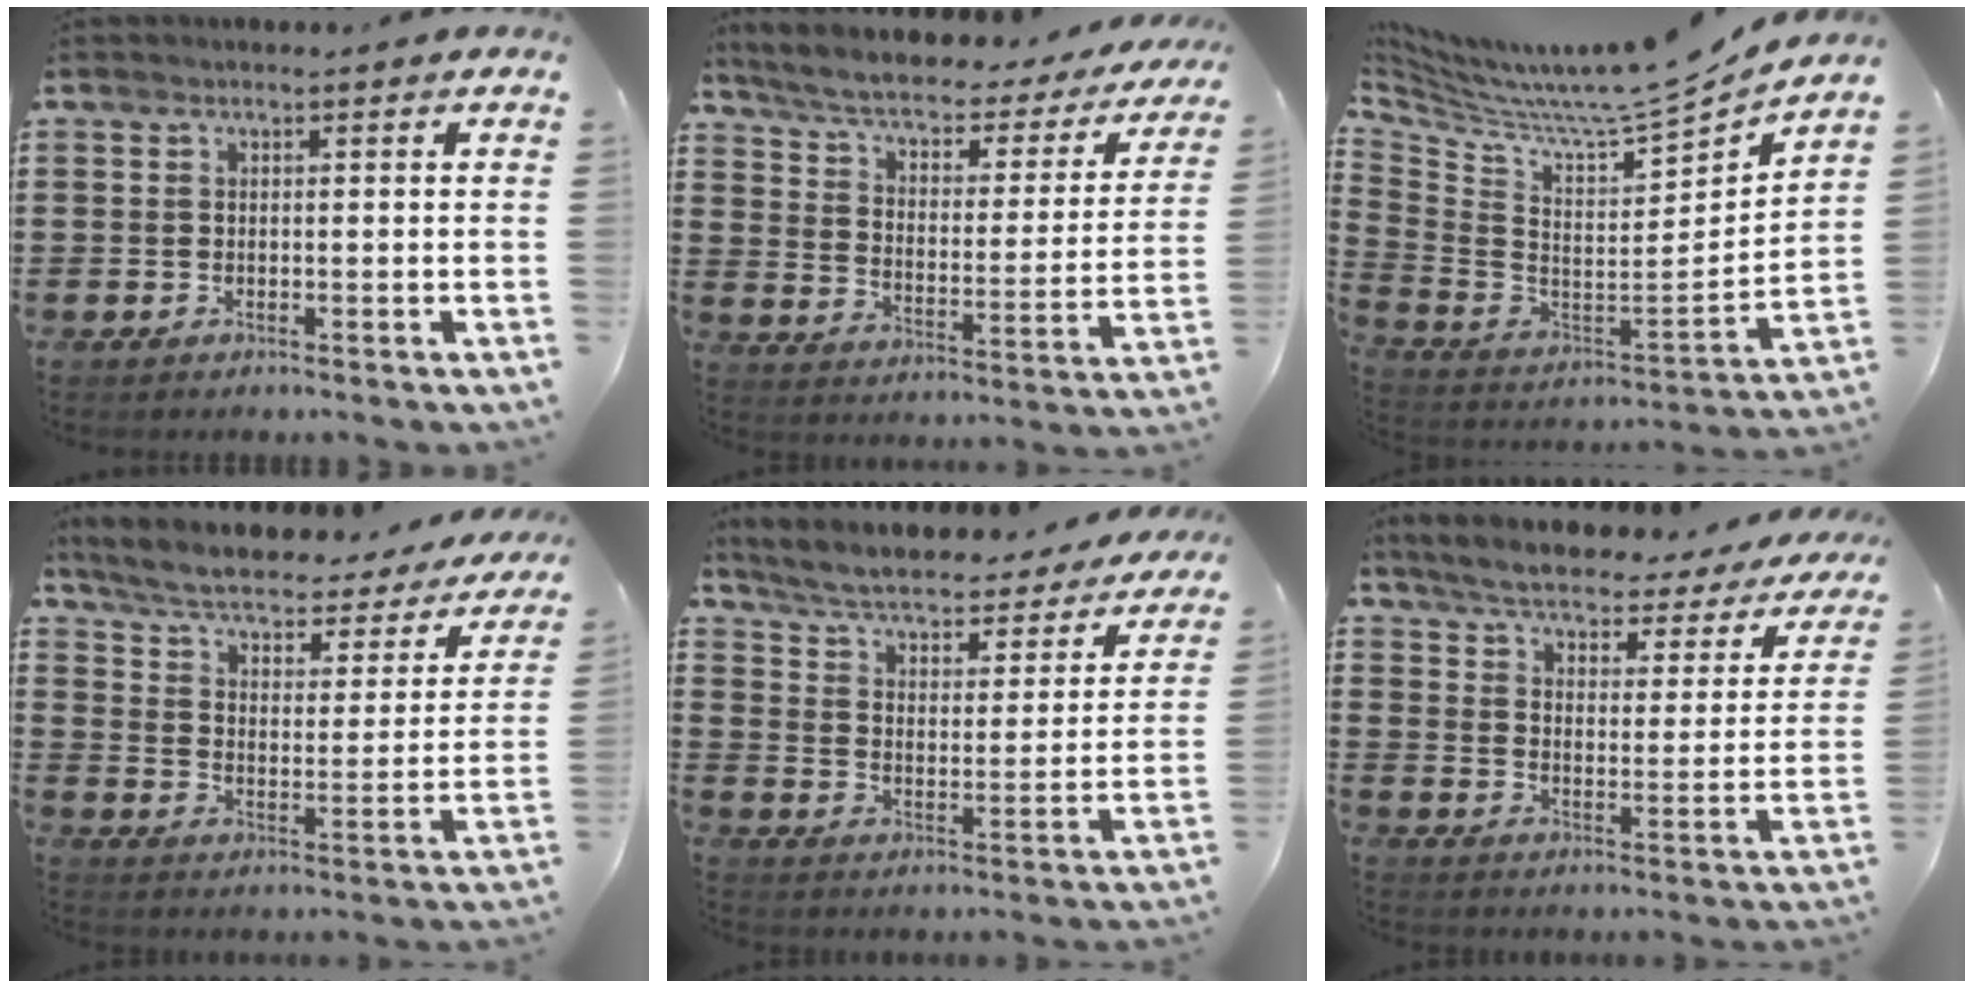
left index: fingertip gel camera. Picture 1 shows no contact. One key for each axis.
{"total": 4.4, "fx": 3.1, "fy": 1.4, "fz": 2.9, "tx": -0.071, "ty": -0.026, "tz": 0.043}
{"total": 7.3, "fx": 6.8, "fy": -0.7, "fz": 2.7, "tx": -0.080, "ty": -0.072, "tz": 0.100}
{"total": 4.3, "fx": 3.3, "fy": 1.1, "fz": 2.6, "tx": -0.068, "ty": -0.029, "tz": 0.048}
{"total": 4.4, "fx": 3.9, "fy": 0.5, "fz": 2.0, "tx": -0.060, "ty": -0.036, "tz": 0.058}
{"total": 4.0, "fx": 3.7, "fy": 0.6, "fz": 1.5, "tx": -0.053, "ty": -0.029, "tz": 0.055}